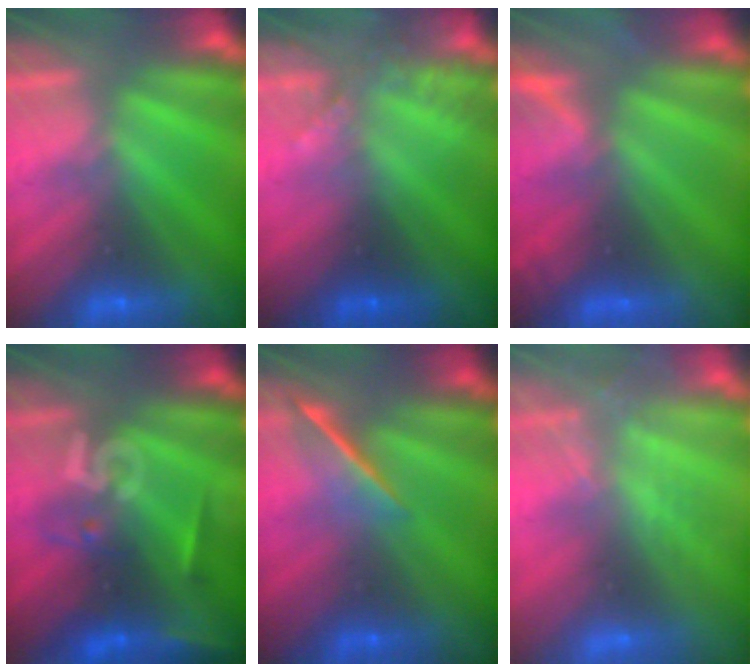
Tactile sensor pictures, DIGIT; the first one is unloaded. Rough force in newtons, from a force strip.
{"total": 2.1}
{"total": 5.3}
{"total": 2.5}
{"total": 1.6}
{"total": 2.2}